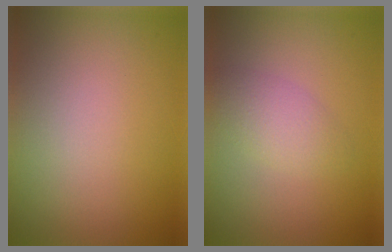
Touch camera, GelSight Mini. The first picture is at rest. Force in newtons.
{"total": 2.4, "press": 2.4, "slide": 0.0}